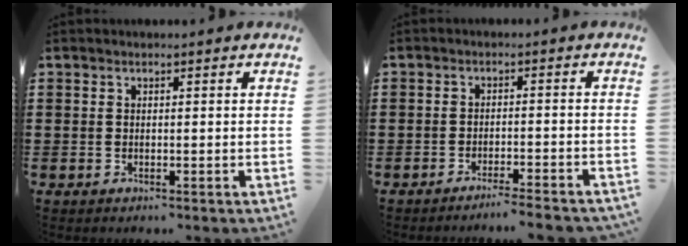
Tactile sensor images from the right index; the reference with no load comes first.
{"total": 2.9, "force": [-2.7, -0.6, 0.9], "torque": [-0.018, -0.007, -0.054]}